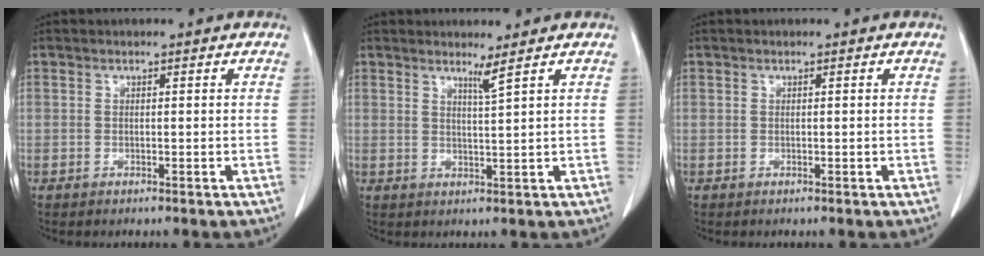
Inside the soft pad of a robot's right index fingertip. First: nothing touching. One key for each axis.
{"total": 1.9, "fx": 1.4, "fy": -0.9, "fz": 0.9, "tx": -0.024, "ty": -0.018, "tz": 0.030}
{"total": 0.0}